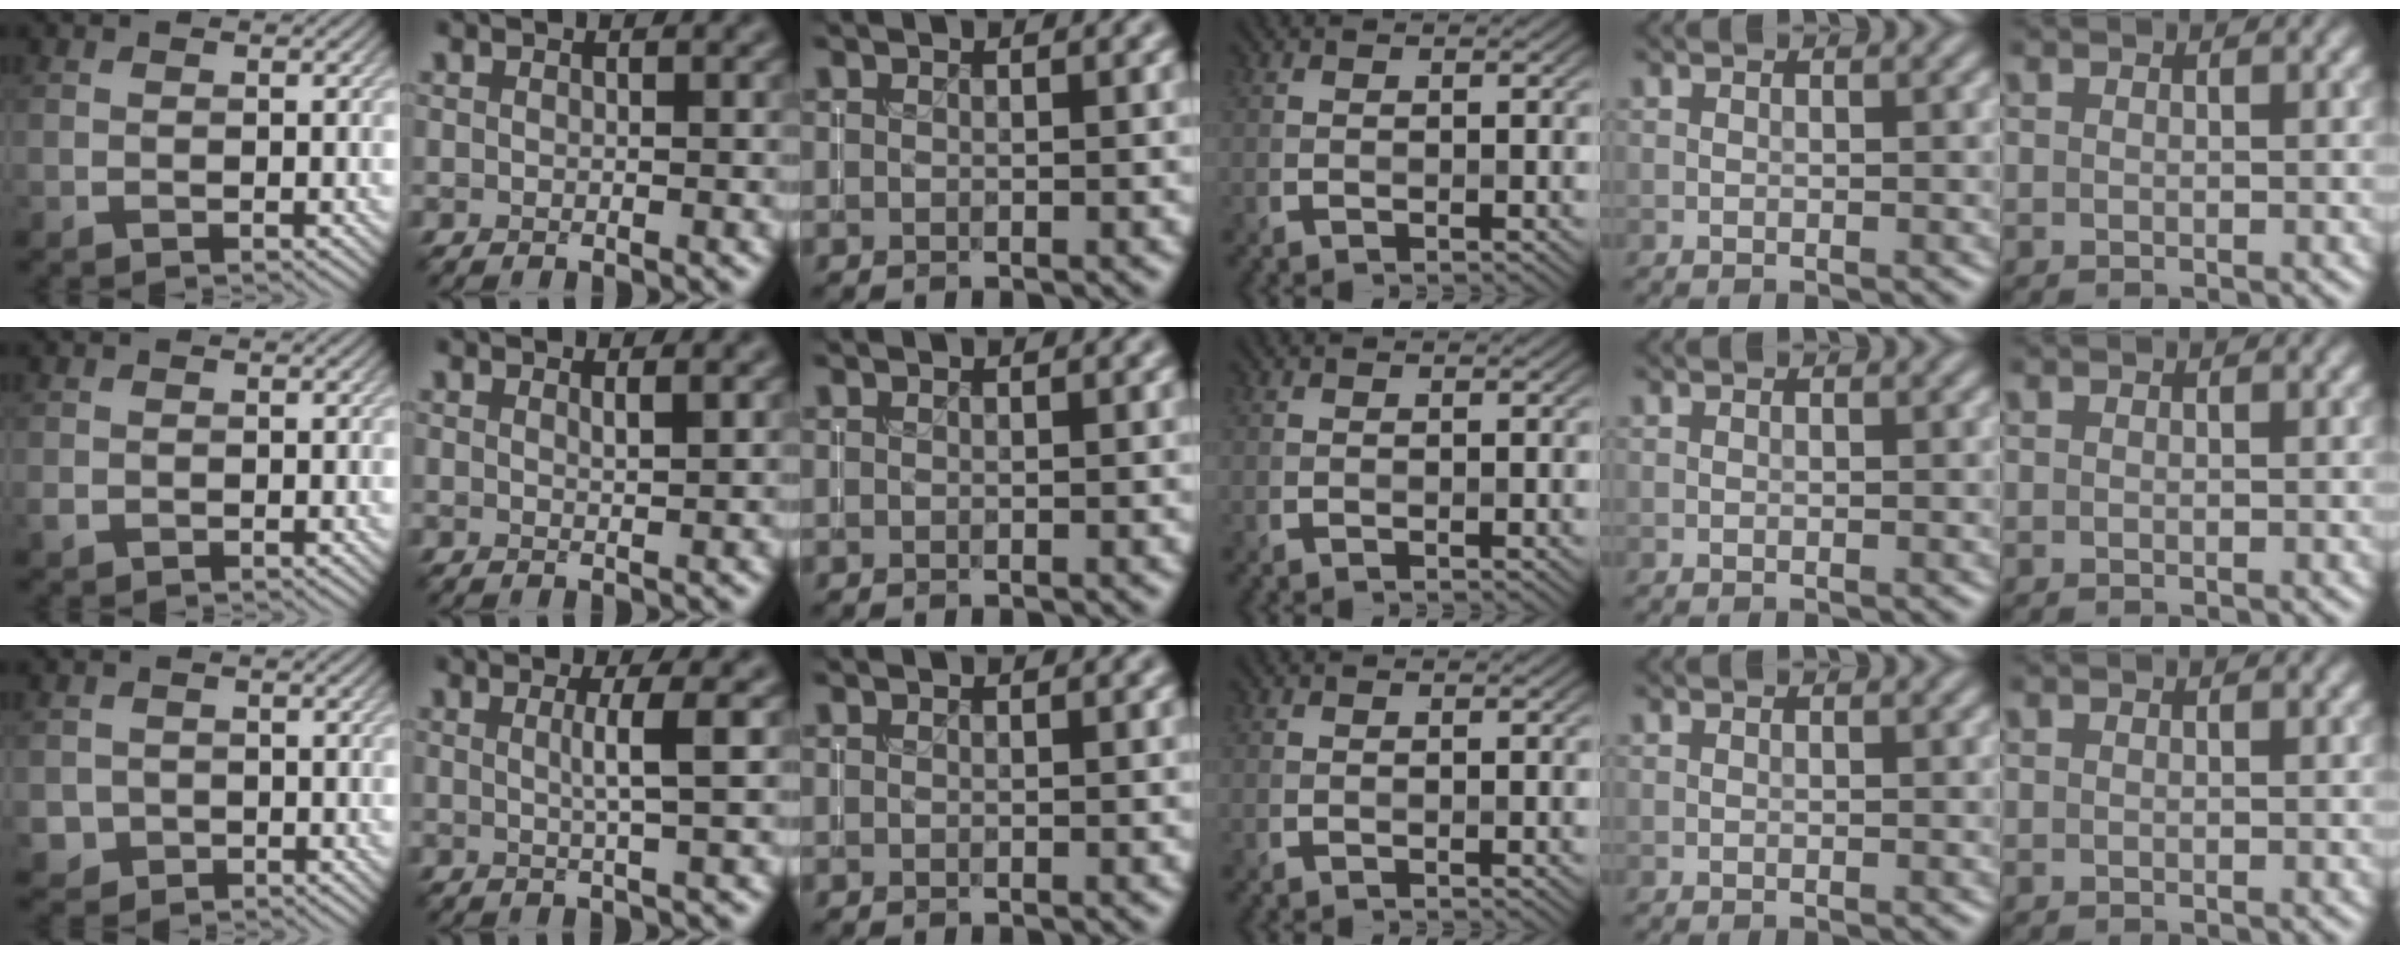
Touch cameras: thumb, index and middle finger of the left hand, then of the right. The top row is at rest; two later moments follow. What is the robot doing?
{"motion": "insert", "object": "coin"}